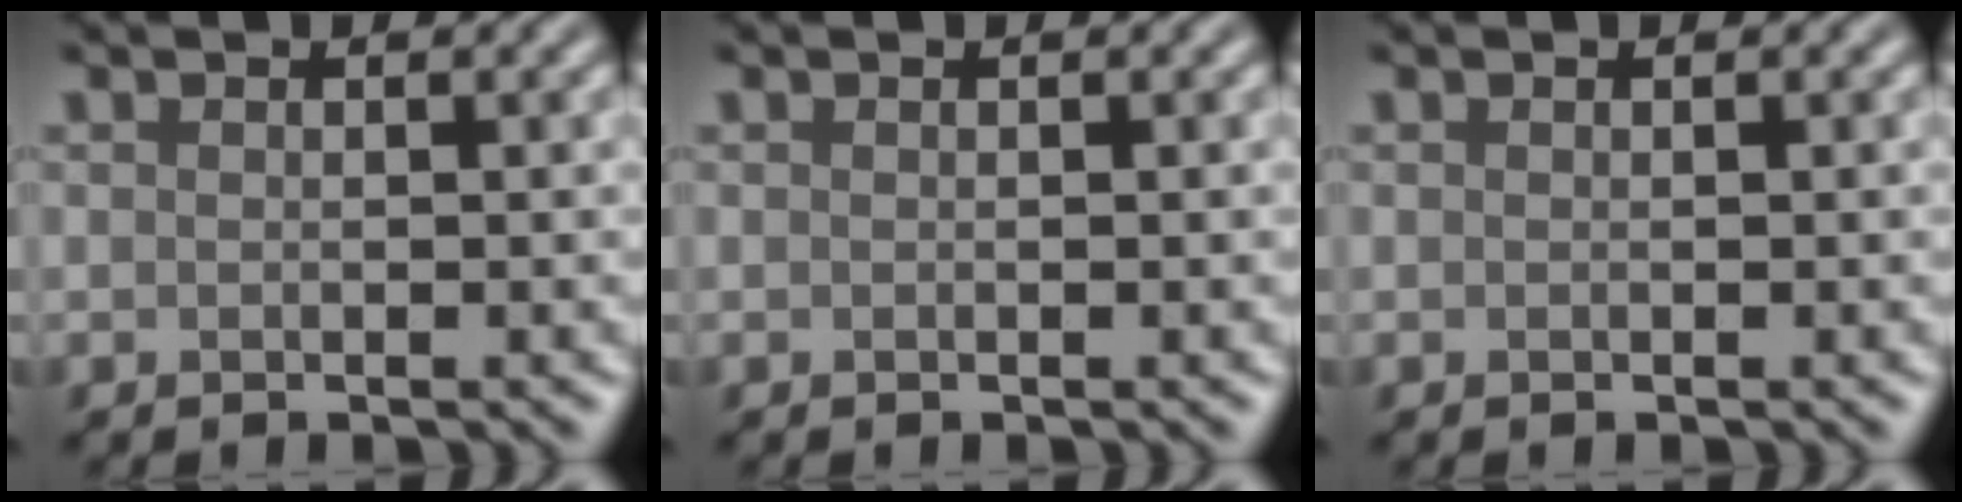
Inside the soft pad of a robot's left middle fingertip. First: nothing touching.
{"total": 0.0}
{"total": 0.0}